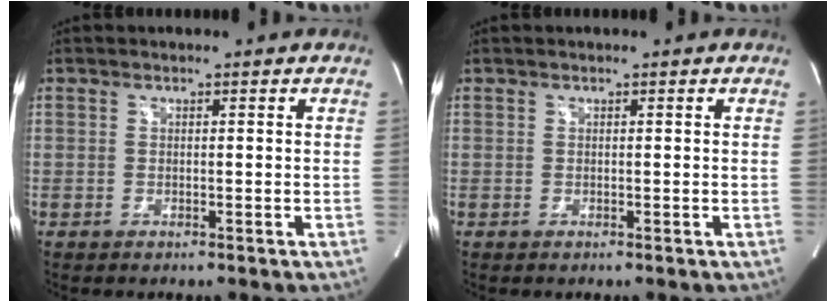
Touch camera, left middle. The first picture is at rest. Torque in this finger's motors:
{"motor_torque": [0.30, -0.27, 0.08, 0.02]}